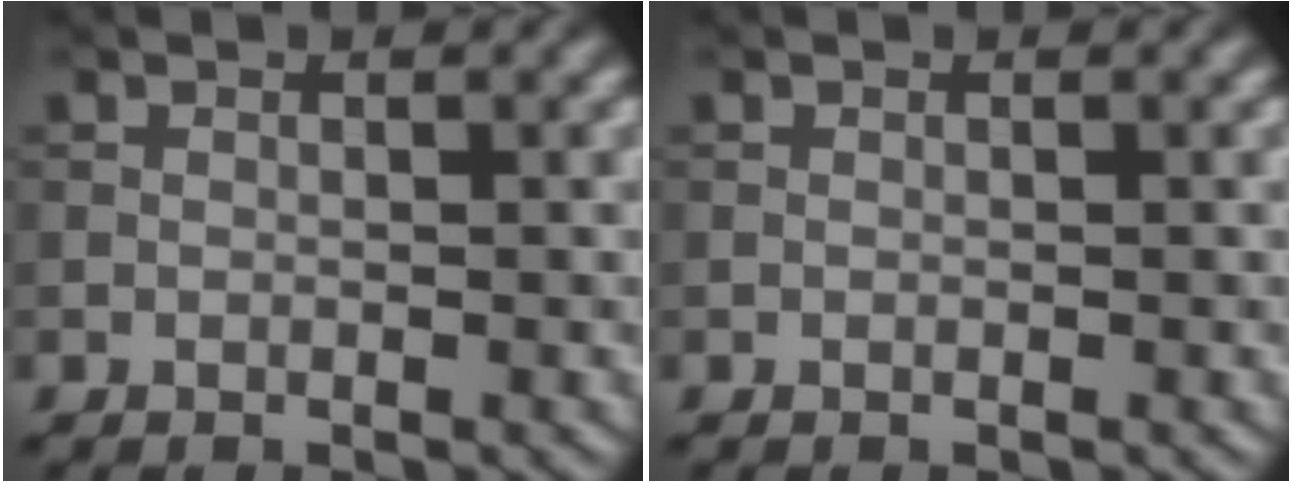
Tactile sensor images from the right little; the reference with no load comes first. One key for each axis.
{"total": 0.0}